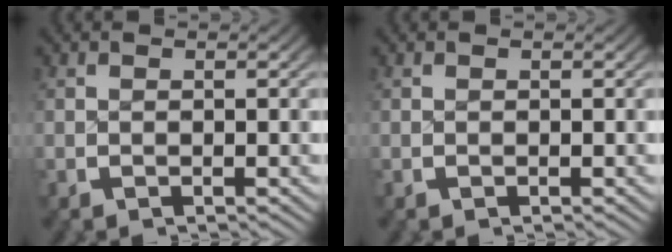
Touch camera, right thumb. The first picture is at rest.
{"total": 0.0}